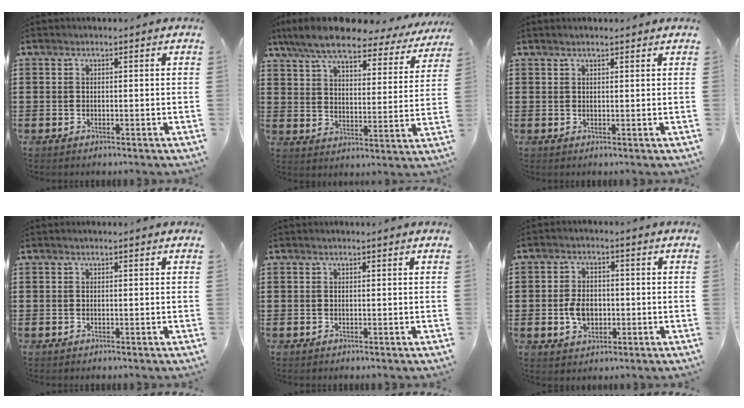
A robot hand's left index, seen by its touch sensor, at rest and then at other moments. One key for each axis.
{"total": 9.1, "fx": 8.0, "fy": 1.5, "fz": 4.1, "tx": -0.114, "ty": -0.039, "tz": 0.140}
{"total": 1.1, "fx": 1.0, "fy": 0.2, "fz": 0.5, "tx": -0.010, "ty": 0.002, "tz": 0.019}
{"total": 0.0}
{"total": 0.0}
{"total": 5.0, "fx": -0.8, "fy": 3.3, "fz": 3.7, "tx": -0.085, "ty": 0.002, "tz": -0.018}